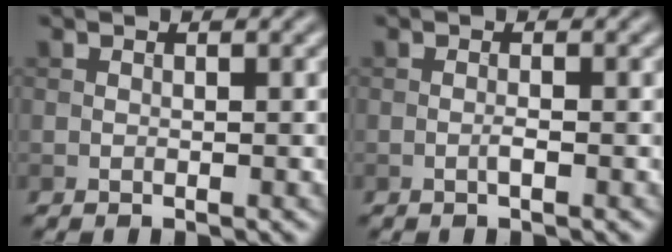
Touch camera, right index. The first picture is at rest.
{"total": 0.8, "force": [-0.3, 0.1, 0.7], "torque": [-0.014, 0.000, -0.008]}